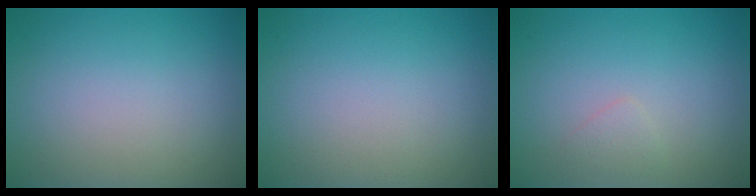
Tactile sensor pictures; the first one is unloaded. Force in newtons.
{"total": 0.0}
{"total": 0.8, "press": 0.8, "slide": 0.0}